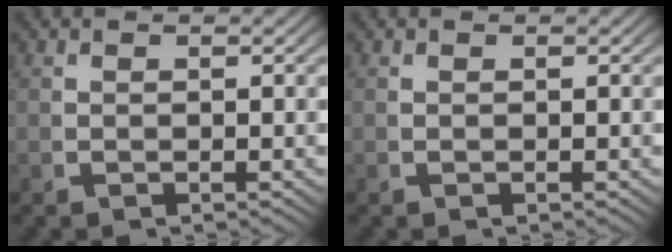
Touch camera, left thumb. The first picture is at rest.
{"total": 0.0}